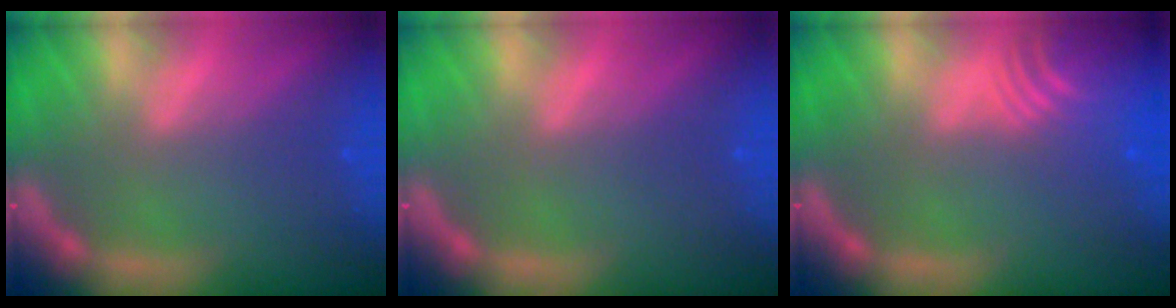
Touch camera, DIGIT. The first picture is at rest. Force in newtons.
{"total": 0.0}
{"total": 8.0}